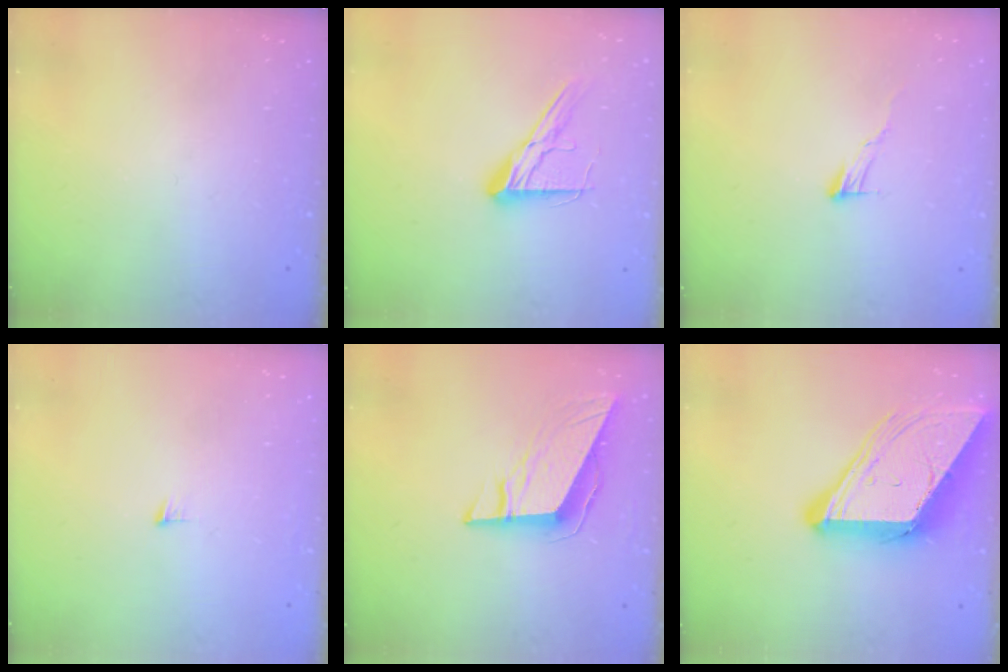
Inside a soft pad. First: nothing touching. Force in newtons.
{"total": 12.3, "press": 12.3, "slide": 1.0}
{"total": 6.1, "press": 6.1, "slide": 0.3}
{"total": 3.6, "press": 3.5, "slide": 0.3}
{"total": 9.6, "press": 9.4, "slide": 1.8}
{"total": 18.6, "press": 18.5, "slide": 2.0}